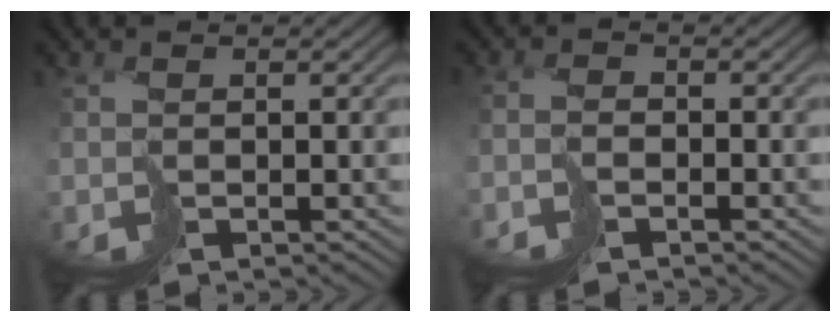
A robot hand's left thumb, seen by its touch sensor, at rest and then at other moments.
{"total": 1.7, "force": [-1.6, 0.2, -0.3], "torque": [0.013, 0.005, -0.037]}